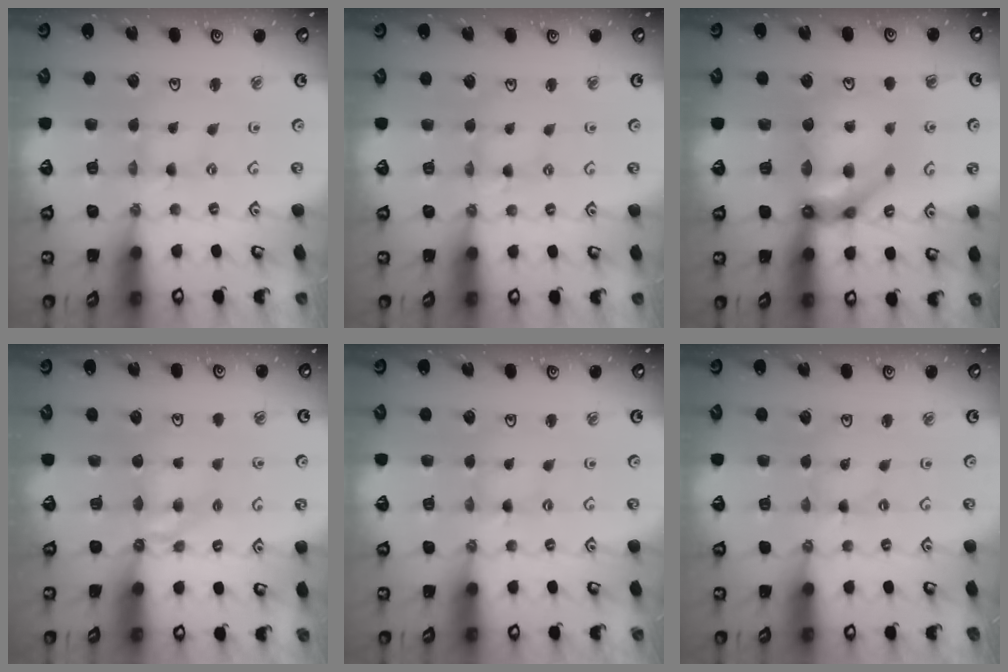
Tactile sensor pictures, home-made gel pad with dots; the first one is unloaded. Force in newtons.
{"total": 2.9, "press": 2.9, "slide": 0.4}
{"total": 13.5, "press": 13.4, "slide": 1.8}
{"total": 6.3, "press": 6.2, "slide": 0.9}
{"total": 0.0}
{"total": 0.0}